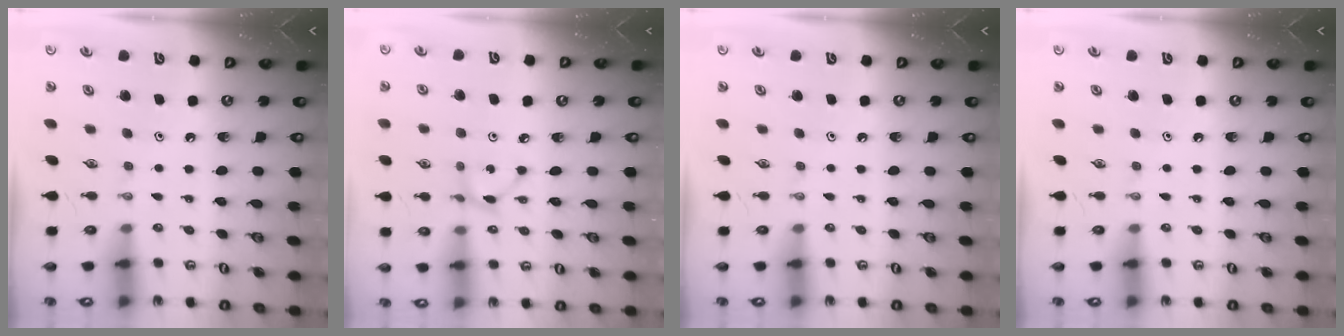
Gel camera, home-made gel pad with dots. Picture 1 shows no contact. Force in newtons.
{"total": 2.7, "press": 2.7, "slide": 0.1}
{"total": 0.0}
{"total": 0.0}